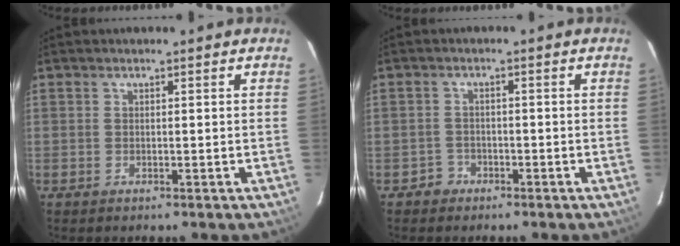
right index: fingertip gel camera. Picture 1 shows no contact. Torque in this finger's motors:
{"motor_torque": [-0.25, 0.16, -0.52, -0.12]}